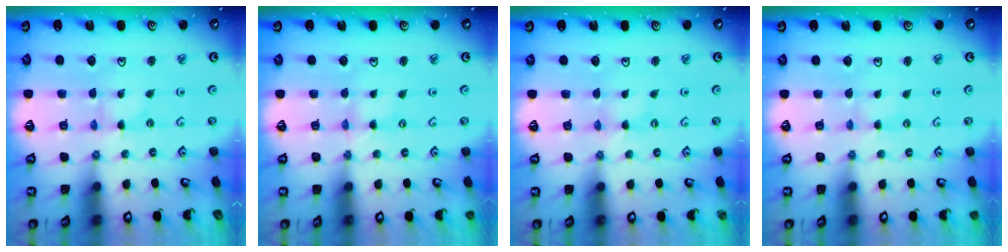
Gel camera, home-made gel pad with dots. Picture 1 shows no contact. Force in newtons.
{"total": 0.0}
{"total": 0.0}
{"total": 0.6, "press": 0.6, "slide": 0.2}